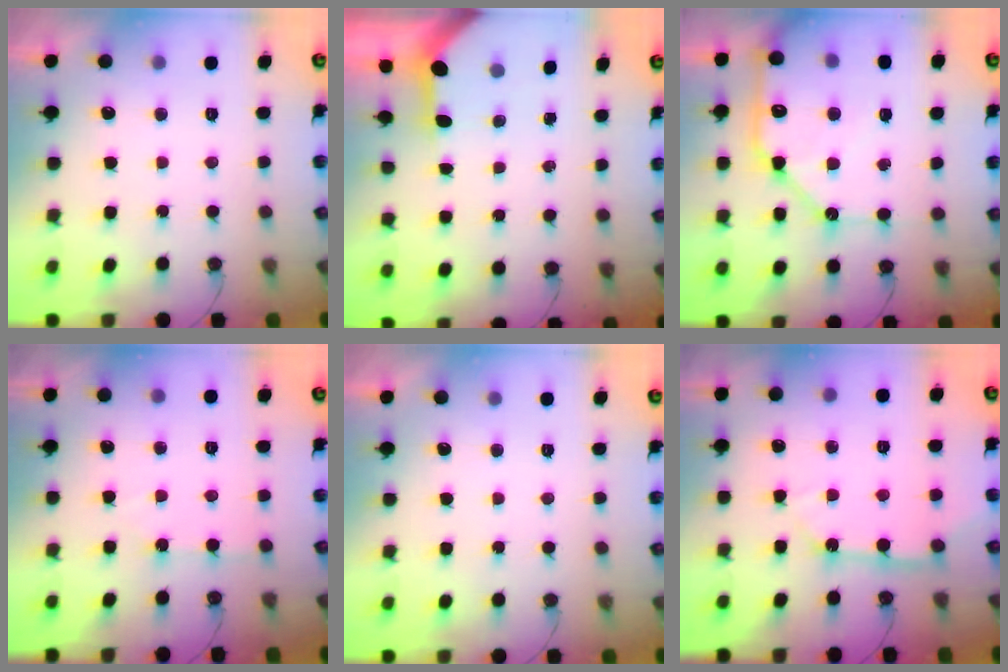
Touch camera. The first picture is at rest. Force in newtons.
{"total": 3.3, "press": 3.3, "slide": 0.2}
{"total": 17.7, "press": 17.5, "slide": 2.2}
{"total": 3.3, "press": 3.3, "slide": 0.6}
{"total": 0.0}
{"total": 9.7, "press": 9.6, "slide": 1.3}